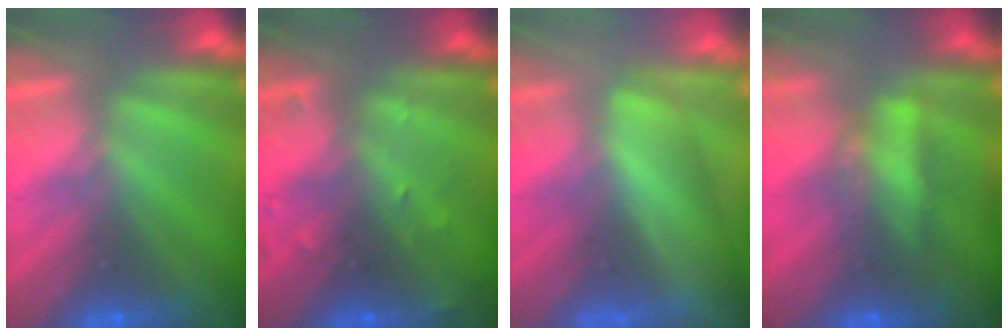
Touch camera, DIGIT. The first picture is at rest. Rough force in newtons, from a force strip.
{"total": 2.9}
{"total": 3.6}
{"total": 5.7}